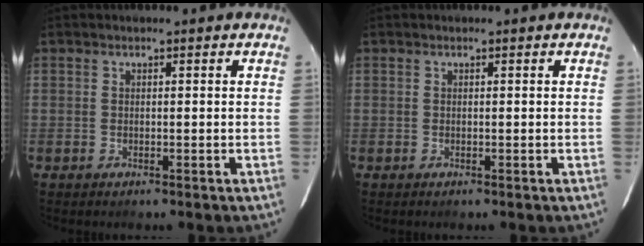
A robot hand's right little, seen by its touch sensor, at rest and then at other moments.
{"total": 0.0}